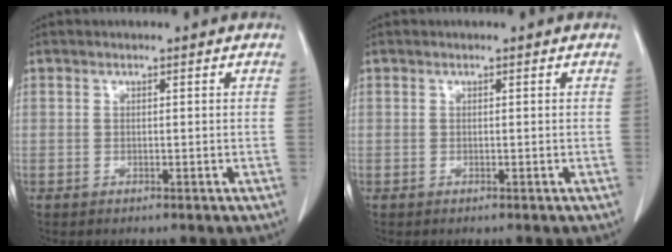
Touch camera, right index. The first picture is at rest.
{"total": 0.0}